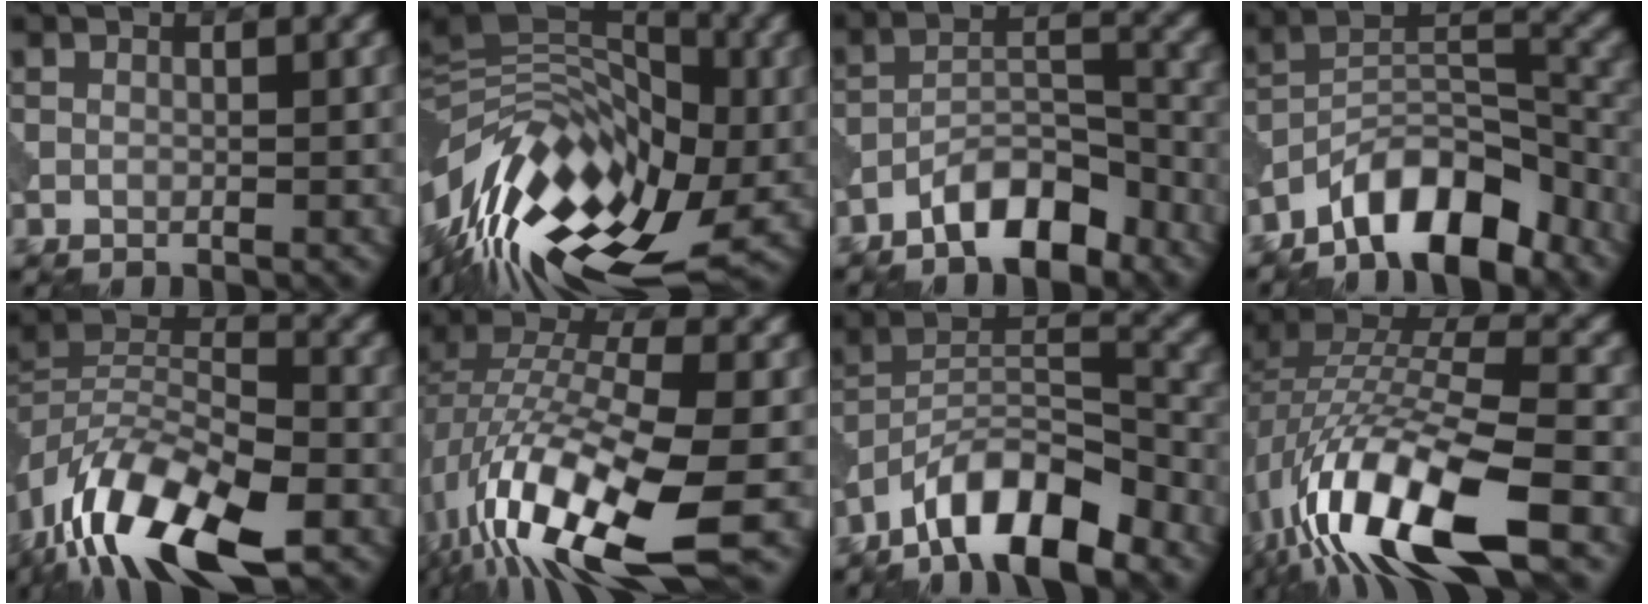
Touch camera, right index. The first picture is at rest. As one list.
[{"total": 15.2, "force": [-4.4, 8.3, 12.0], "torque": [-0.216, 0.017, -0.092]}, {"total": 6.2, "force": [-4.6, 2.2, 3.6], "torque": [-0.050, 0.010, -0.085]}, {"total": 9.0, "force": [-6.7, 3.4, 5.0], "torque": [-0.063, 0.012, -0.130]}, {"total": 13.6, "force": [-8.4, 5.3, 9.3], "torque": [-0.181, -0.003, -0.166]}, {"total": 15.4, "force": [-6.6, 5.2, 12.9], "torque": [-0.264, -0.010, -0.117]}, {"total": 9.9, "force": [-7.1, 3.2, 6.1], "torque": [-0.092, 0.010, -0.140]}, {"total": 14.6, "force": [-7.2, 5.0, 11.6], "torque": [-0.234, -0.002, -0.131]}]